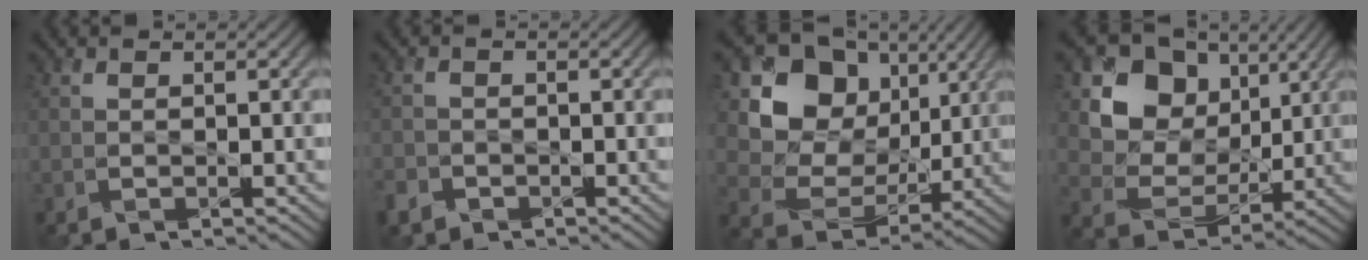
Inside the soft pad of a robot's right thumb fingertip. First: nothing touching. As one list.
[{"total": 2.1, "force": [-1.5, 1.4, 0.5], "torque": [-0.015, -0.006, -0.039]}, {"total": 13.5, "force": [4.5, 10.5, 7.1], "torque": [-0.159, 0.009, 0.076]}, {"total": 11.4, "force": [4.3, 8.8, 5.8], "torque": [-0.123, -0.003, 0.072]}]